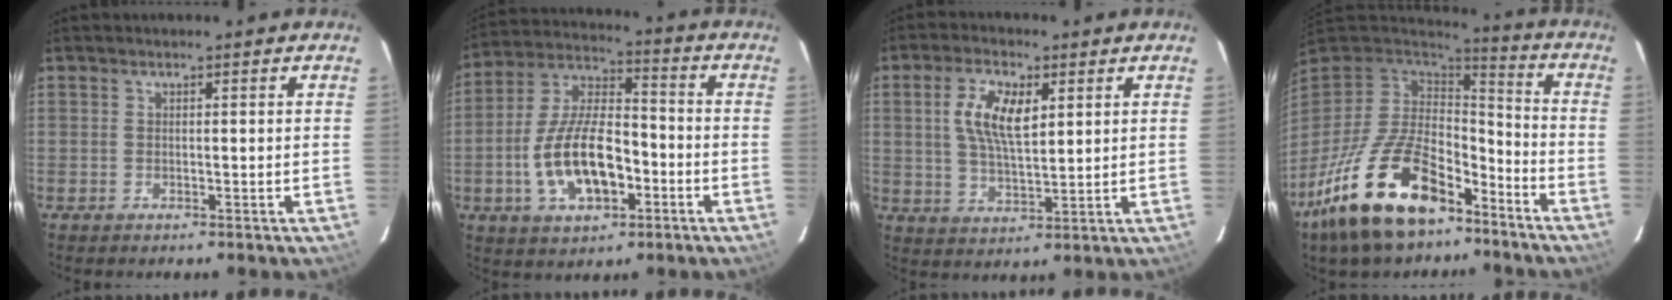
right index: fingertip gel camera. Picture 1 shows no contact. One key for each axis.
{"total": 15.4, "fx": -4.6, "fy": 7.3, "fz": 12.7, "tx": -0.256, "ty": 0.011, "tz": -0.074}
{"total": 8.8, "fx": 2.8, "fy": 3.7, "fz": 7.5, "tx": -0.144, "ty": 0.007, "tz": 0.053}
{"total": 23.0, "fx": -13.8, "fy": 11.0, "fz": 14.7, "tx": -0.298, "ty": -0.017, "tz": -0.233}